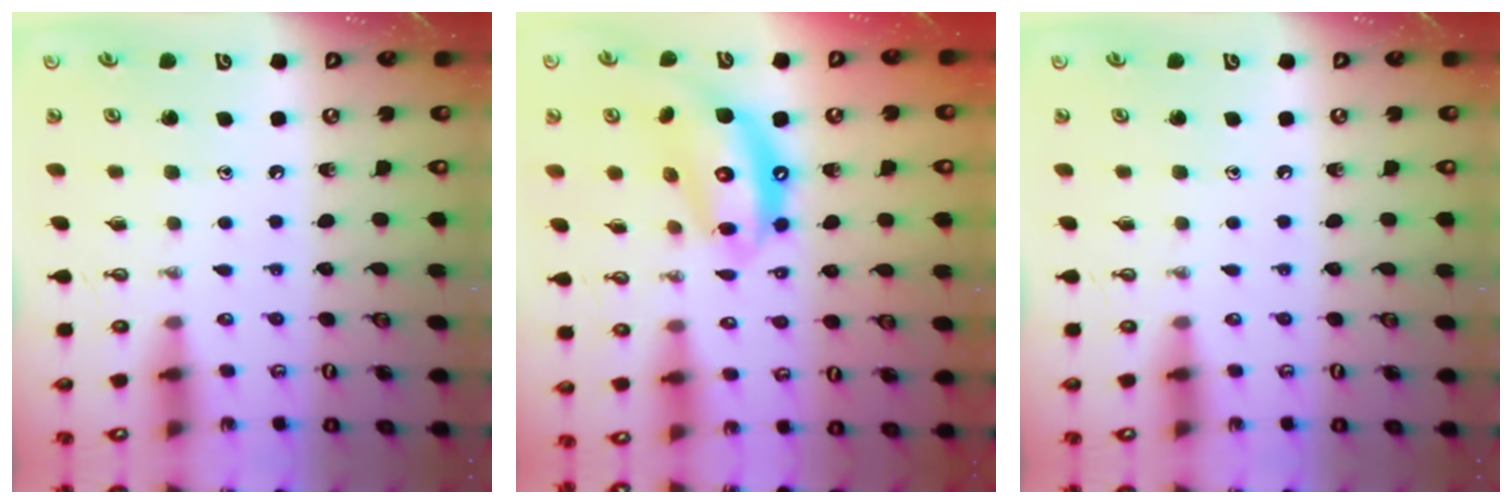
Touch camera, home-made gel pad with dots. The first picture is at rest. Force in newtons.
{"total": 13.6, "press": 13.5, "slide": 1.5}
{"total": 0.0}